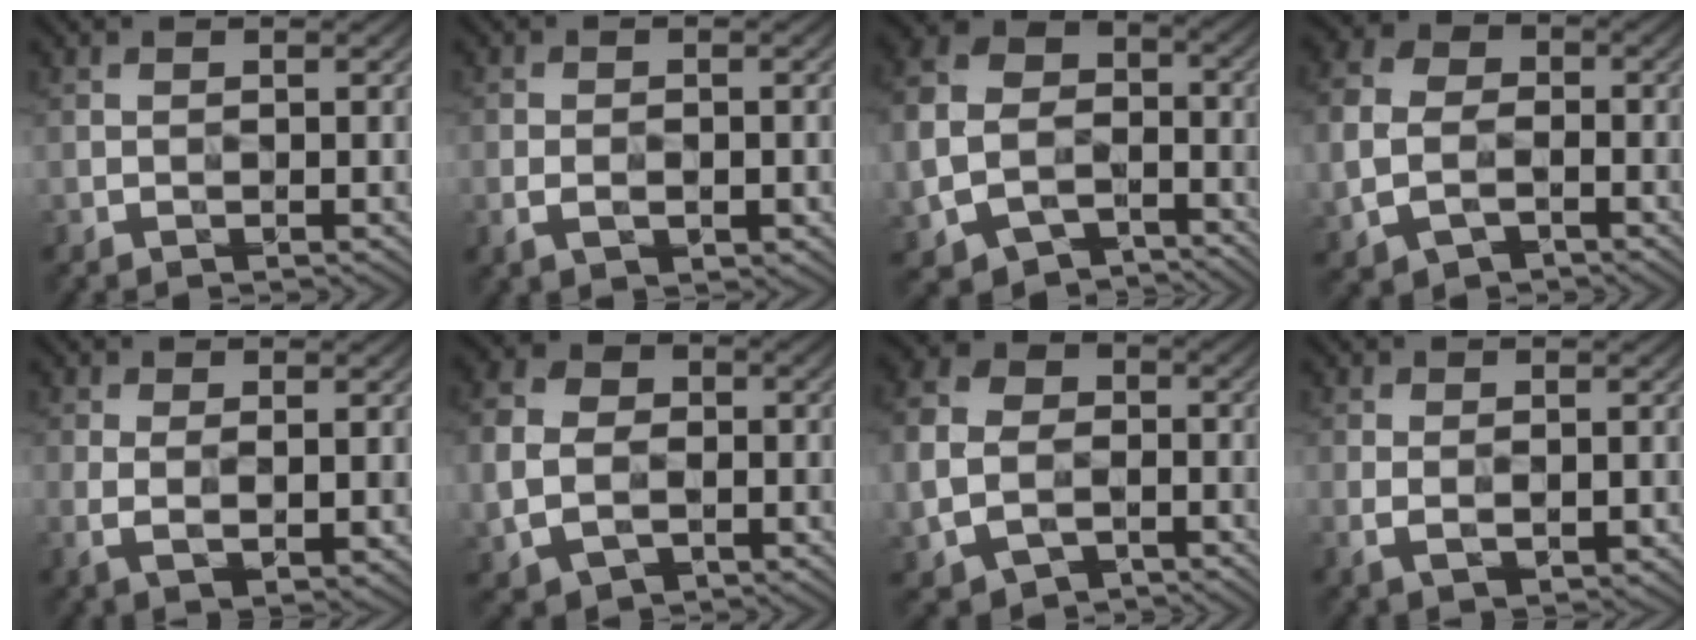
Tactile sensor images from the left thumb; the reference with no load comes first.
{"total": 2.9, "force": [-1.0, 1.6, 2.2], "torque": [-0.043, -0.004, -0.017]}
{"total": 11.3, "force": [-4.4, 8.6, 5.7], "torque": [-0.163, -0.045, -0.072]}
{"total": 7.9, "force": [-2.2, 6.4, 4.1], "torque": [-0.125, -0.018, -0.058]}
{"total": 4.4, "force": [0.2, 2.0, 3.9], "torque": [-0.087, -0.014, 0.010]}
{"total": 8.6, "force": [-1.6, 7.3, 4.4], "torque": [-0.136, -0.017, -0.043]}
{"total": 9.3, "force": [-2.8, 7.5, 4.6], "torque": [-0.142, -0.030, -0.066]}
{"total": 3.2, "force": [-0.3, 1.8, 2.7], "torque": [-0.059, -0.010, 0.000]}